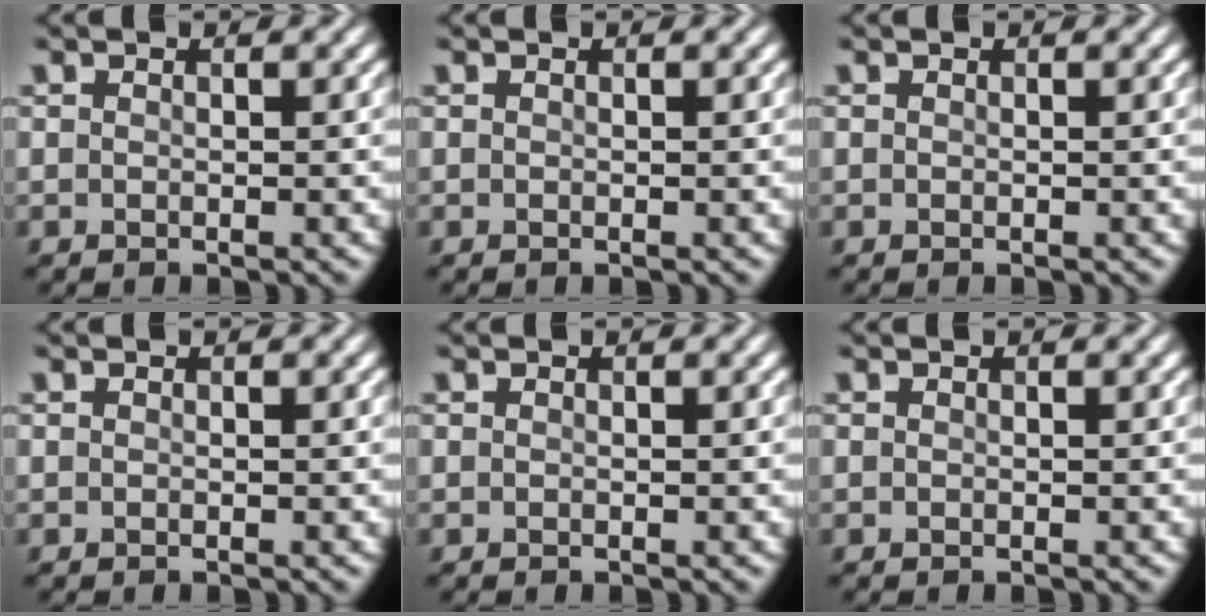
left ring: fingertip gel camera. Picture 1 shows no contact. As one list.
[{"total": 0.0}, {"total": 0.0}, {"total": 0.0}, {"total": 0.0}, {"total": 0.0}]